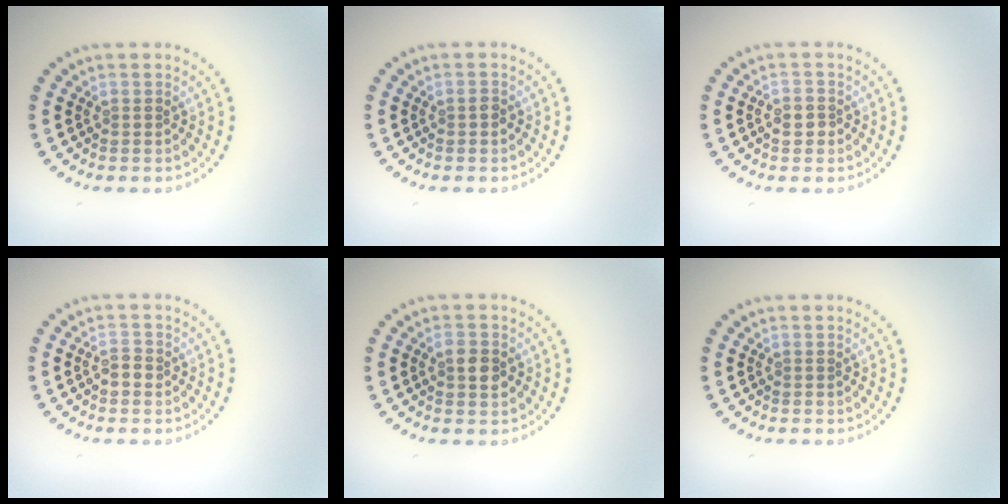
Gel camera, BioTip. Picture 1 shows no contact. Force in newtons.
{"total": 0.7, "press": 0.7, "slide": 0.0}
{"total": 1.5, "press": 1.5, "slide": 0.3}
{"total": 1.2, "press": 1.2, "slide": 0.2}
{"total": 1.9, "press": 1.9, "slide": 0.1}
{"total": 0.0}